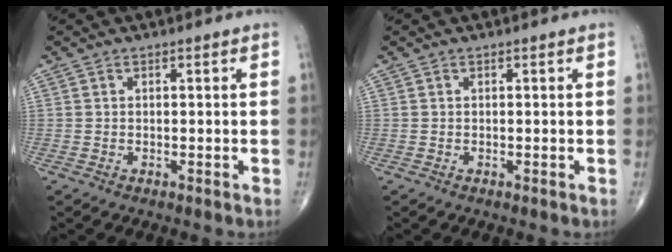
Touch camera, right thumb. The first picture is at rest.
{"total": 0.0}